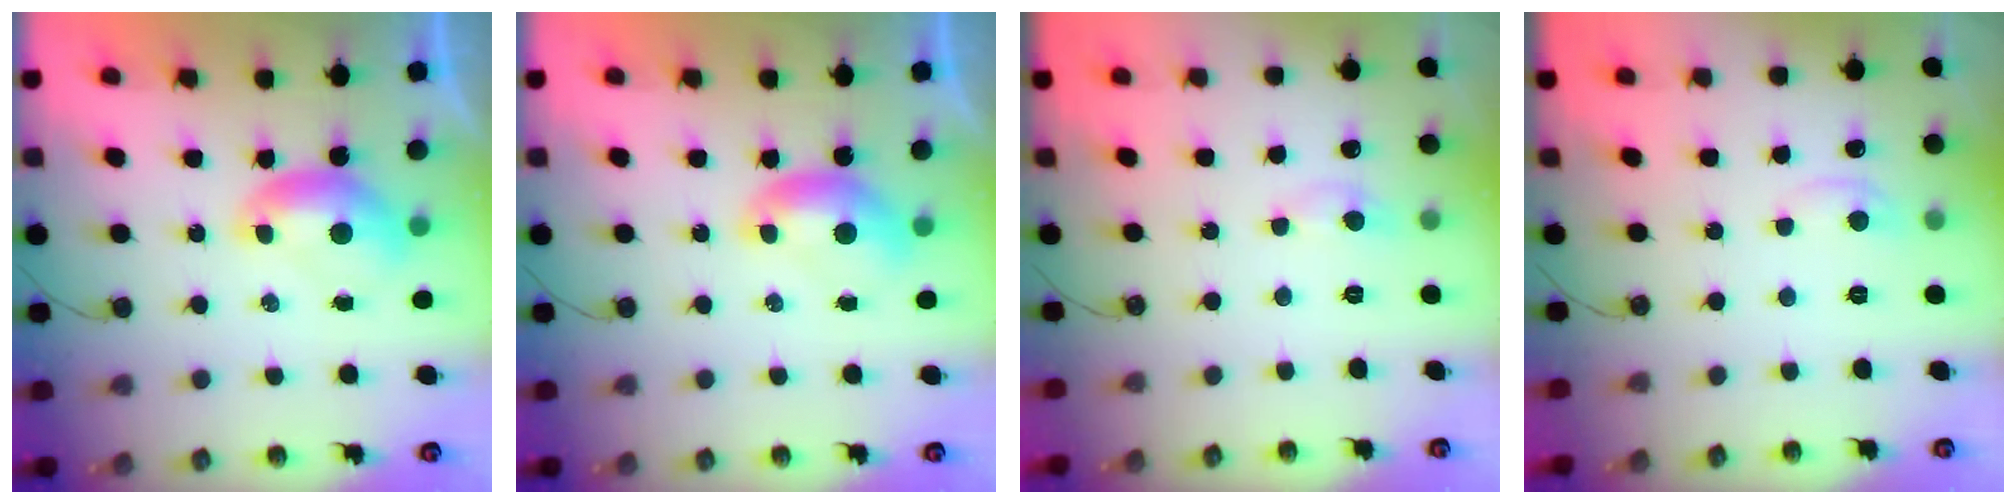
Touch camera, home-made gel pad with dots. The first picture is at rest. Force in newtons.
{"total": 0.0}
{"total": 1.7, "press": 1.7, "slide": 0.2}
{"total": 0.8, "press": 0.6, "slide": 0.6}